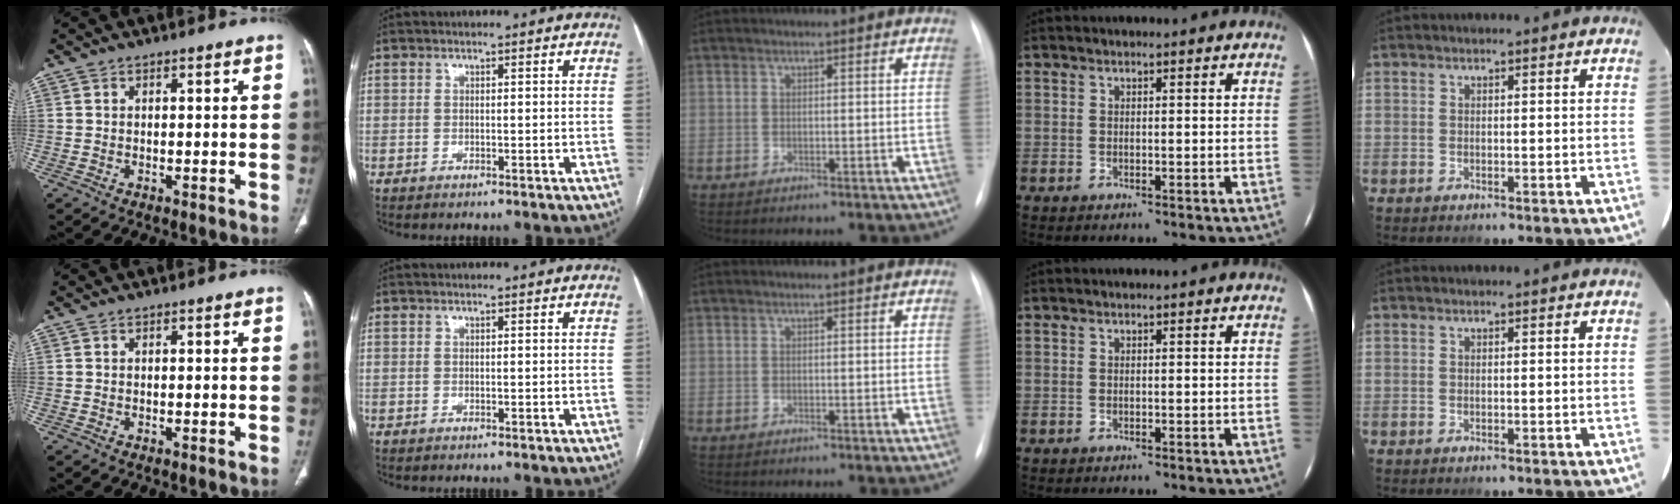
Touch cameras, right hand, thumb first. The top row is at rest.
{}